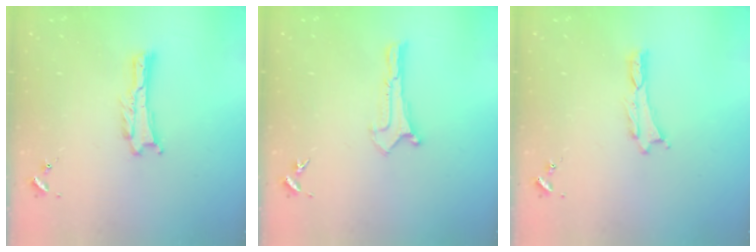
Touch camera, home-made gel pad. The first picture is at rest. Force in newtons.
{"total": 0.0}
{"total": 0.0}